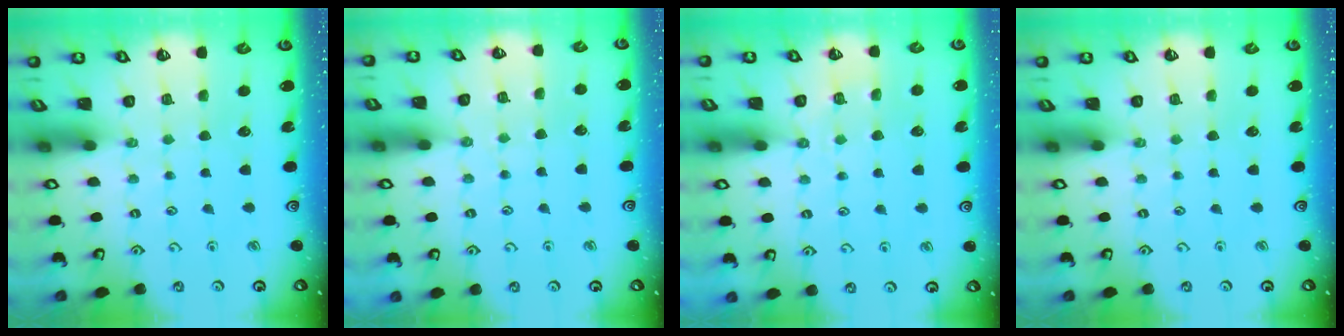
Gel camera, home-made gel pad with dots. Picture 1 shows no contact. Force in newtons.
{"total": 4.5, "press": 4.4, "slide": 0.4}
{"total": 3.0, "press": 2.9, "slide": 0.7}
{"total": 0.0}